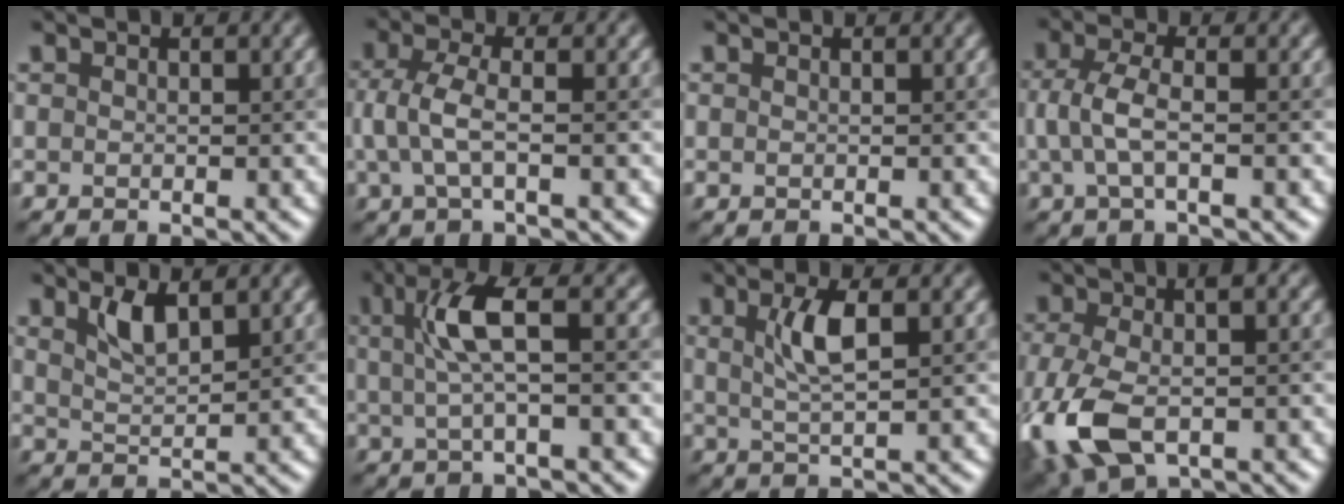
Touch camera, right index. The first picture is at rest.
{"total": 3.0, "force": [-0.2, 0.8, 2.8], "torque": [-0.063, 0.004, -0.005]}
{"total": 0.0}
{"total": 3.0, "force": [-0.2, 0.8, 2.8], "torque": [-0.062, 0.004, -0.005]}
{"total": 2.4, "force": [1.7, 0.6, 1.7], "torque": [-0.033, -0.002, 0.034]}
{"total": 4.5, "force": [0.6, 0.7, 4.4], "torque": [-0.087, 0.010, 0.014]}
{"total": 3.5, "force": [1.0, 0.7, 3.2], "torque": [-0.062, 0.004, 0.018]}
{"total": 8.5, "force": [-2.0, 4.2, 7.2], "torque": [-0.173, -0.006, -0.046]}